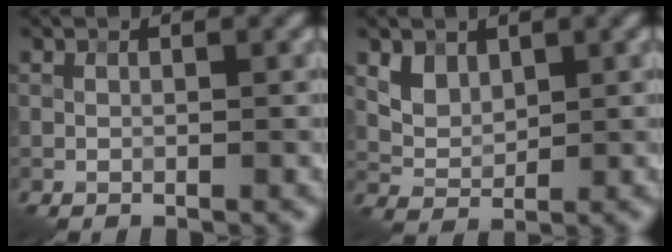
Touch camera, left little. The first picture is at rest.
{"total": 2.0, "force": [1.3, 1.2, 1.0], "torque": [-0.029, -0.015, 0.040]}